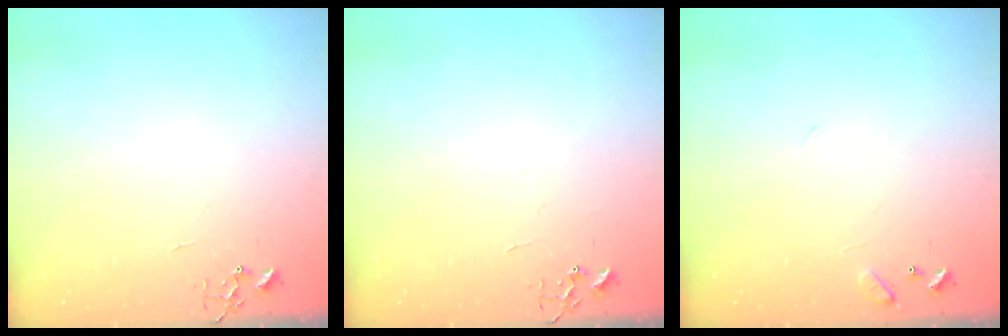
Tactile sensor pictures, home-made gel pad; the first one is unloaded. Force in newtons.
{"total": 0.0}
{"total": 8.4, "press": 8.4, "slide": 0.5}